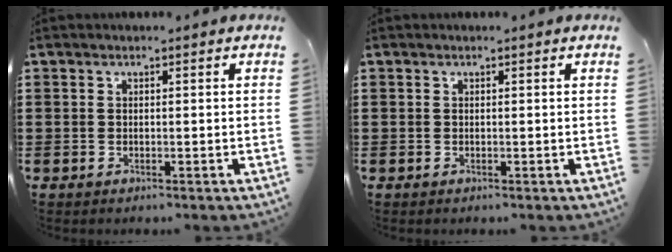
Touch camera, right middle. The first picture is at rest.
{"total": 0.0}